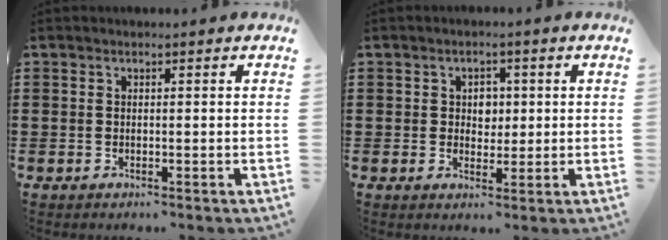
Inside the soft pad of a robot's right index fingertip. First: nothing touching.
{"total": 2.7, "force": [0.5, 2.2, 1.5], "torque": [-0.027, 0.007, 0.004]}